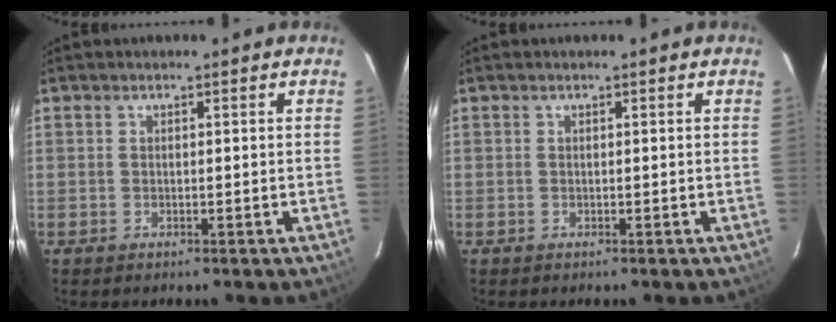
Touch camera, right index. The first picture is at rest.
{"total": 0.0}